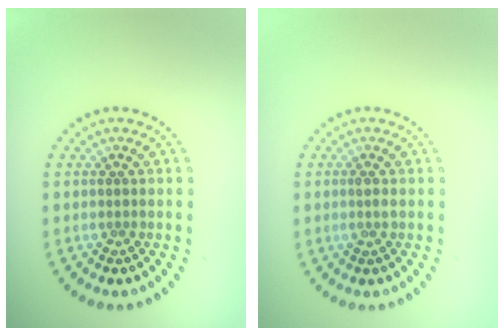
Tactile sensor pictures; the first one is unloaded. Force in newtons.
{"total": 0.8, "press": 0.7, "slide": 0.4}